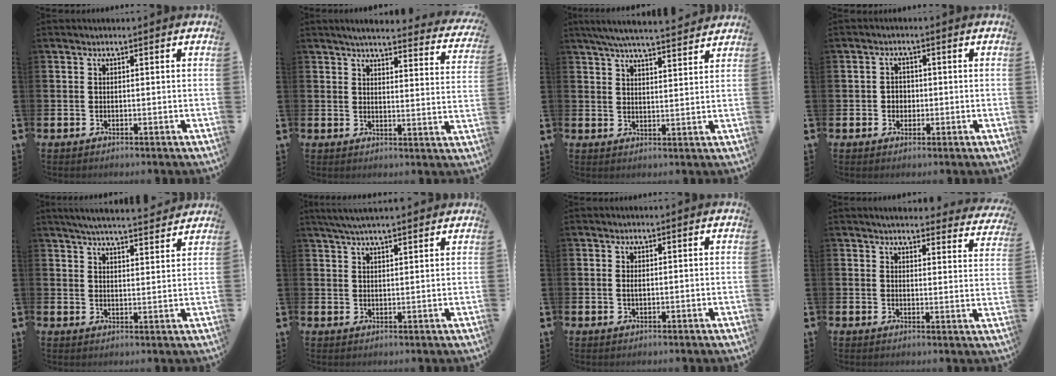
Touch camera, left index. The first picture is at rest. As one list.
[{"total": 4.4, "force": [4.1, 0.3, 1.4], "torque": [-0.030, -0.032, 0.067]}, {"total": 6.1, "force": [5.8, 0.2, 1.9], "torque": [-0.046, -0.027, 0.102]}, {"total": 2.1, "force": [-0.1, 1.9, 0.7], "torque": [-0.005, 0.003, -0.009]}, {"total": 5.3, "force": [5.2, 0.1, 1.0], "torque": [-0.028, -0.030, 0.091]}, {"total": 4.4, "force": [4.1, 0.3, 1.6], "torque": [-0.037, -0.008, 0.073]}, {"total": 0.6, "force": [0.1, 0.3, 0.6], "torque": [-0.006, 0.000, 0.001]}, {"total": 3.8, "force": [3.7, 0.4, 0.4], "torque": [-0.008, -0.029, 0.062]}]